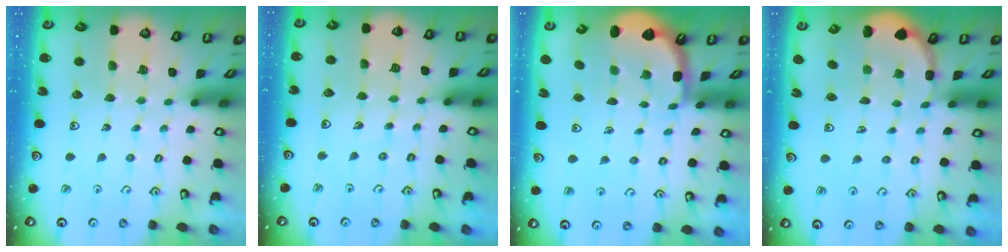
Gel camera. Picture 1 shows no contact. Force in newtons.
{"total": 3.3, "press": 2.6, "slide": 2.0}
{"total": 2.5, "press": 1.7, "slide": 1.8}
{"total": 1.8, "press": 1.7, "slide": 0.7}